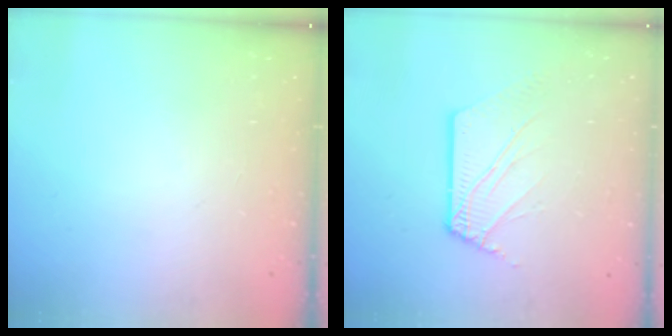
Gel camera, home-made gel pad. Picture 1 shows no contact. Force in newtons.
{"total": 6.9, "press": 6.8, "slide": 0.8}